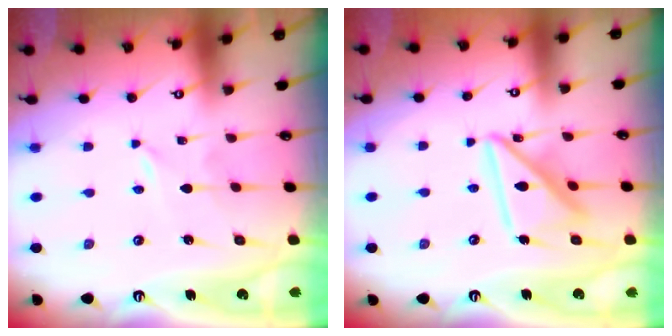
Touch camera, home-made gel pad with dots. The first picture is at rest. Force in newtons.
{"total": 14.9, "press": 14.9, "slide": 1.4}